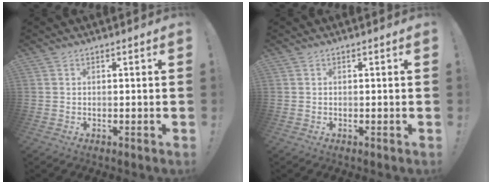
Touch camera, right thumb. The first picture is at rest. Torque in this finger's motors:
{"motor_torque": [0.00, 0.00, 0.00, 0.00, 0.00]}